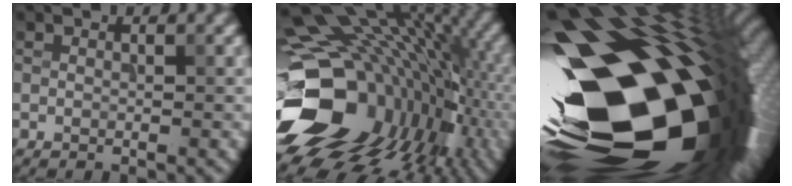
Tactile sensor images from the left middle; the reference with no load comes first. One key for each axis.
{"total": 18.9, "fx": -2.9, "fy": 13.8, "fz": 12.5, "tx": -0.223, "ty": -0.027, "tz": -0.018}
{"total": 21.8, "fx": -4.1, "fy": 11.2, "fz": 18.3, "tx": -0.274, "ty": -0.024, "tz": -0.083}